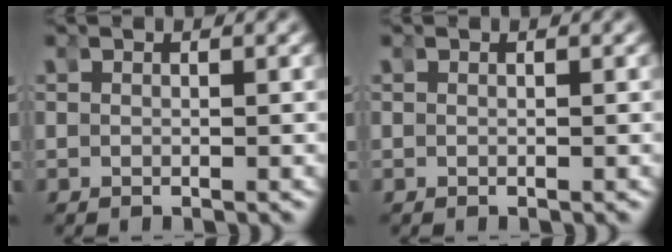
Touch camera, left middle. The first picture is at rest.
{"total": 0.0}